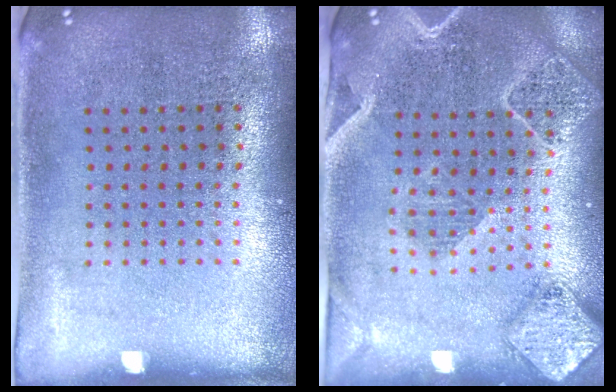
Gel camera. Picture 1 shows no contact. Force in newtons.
{"total": 2.4, "press": 2.1, "slide": 1.0}